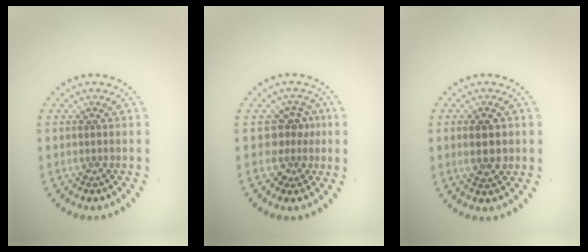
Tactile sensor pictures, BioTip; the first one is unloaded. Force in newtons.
{"total": 2.5, "press": 1.8, "slide": 1.7}
{"total": 2.6, "press": 2.6, "slide": 0.1}